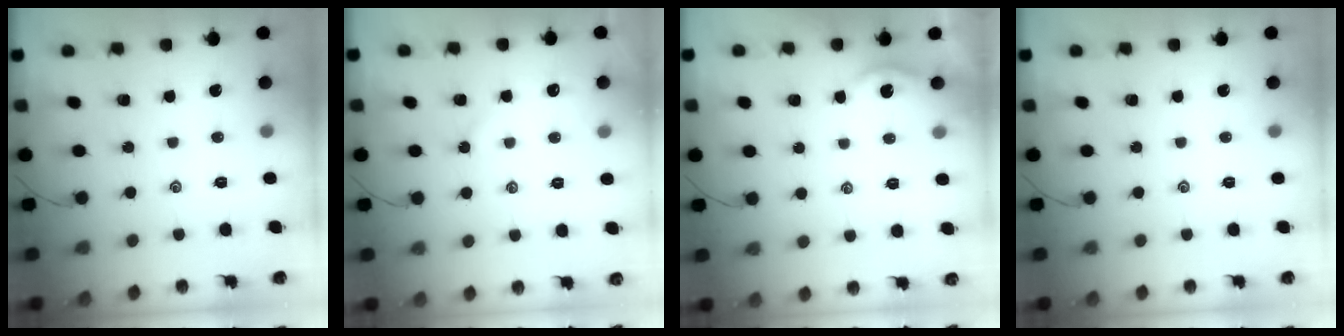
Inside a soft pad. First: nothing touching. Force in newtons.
{"total": 2.6, "press": 2.5, "slide": 0.3}
{"total": 2.2, "press": 2.2, "slide": 0.3}
{"total": 0.0}